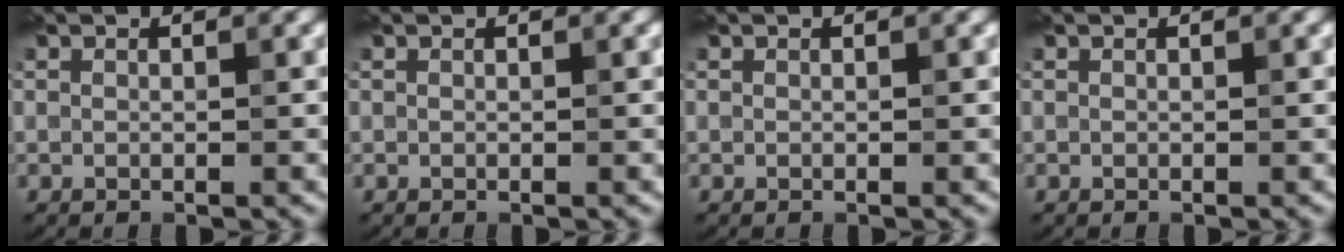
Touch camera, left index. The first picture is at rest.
{"total": 0.0}
{"total": 0.0}
{"total": 0.0}